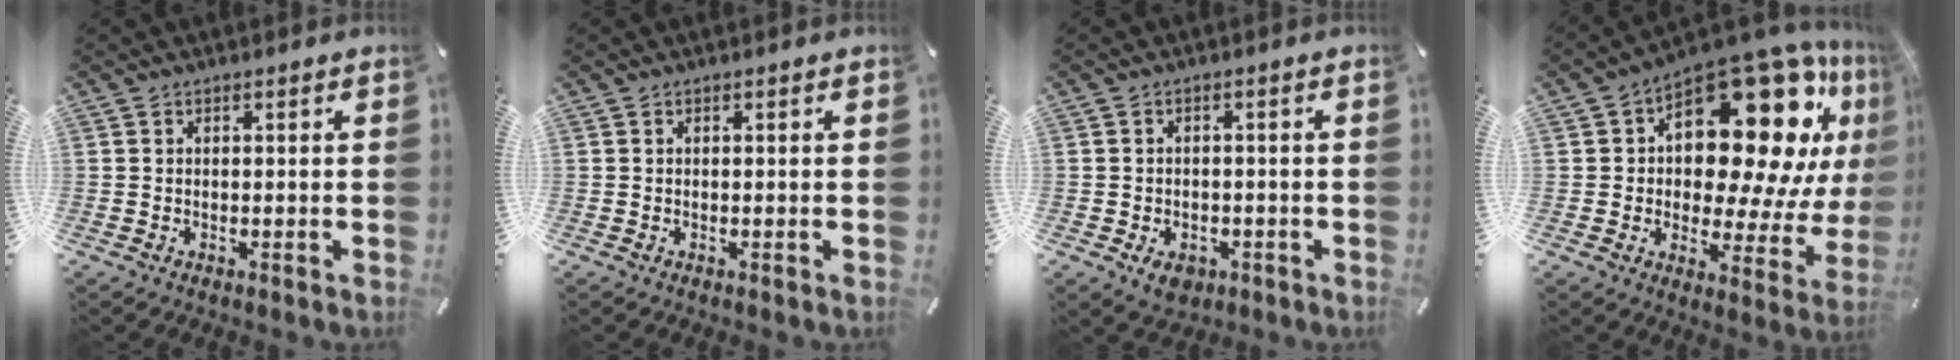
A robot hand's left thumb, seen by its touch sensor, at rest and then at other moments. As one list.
[{"total": 0.0}, {"total": 4.0, "force": [-1.8, 2.9, 2.1], "torque": [-0.047, 0.003, -0.033]}, {"total": 24.0, "force": [11.3, 11.7, 17.6], "torque": [-0.240, -0.102, 0.188]}]